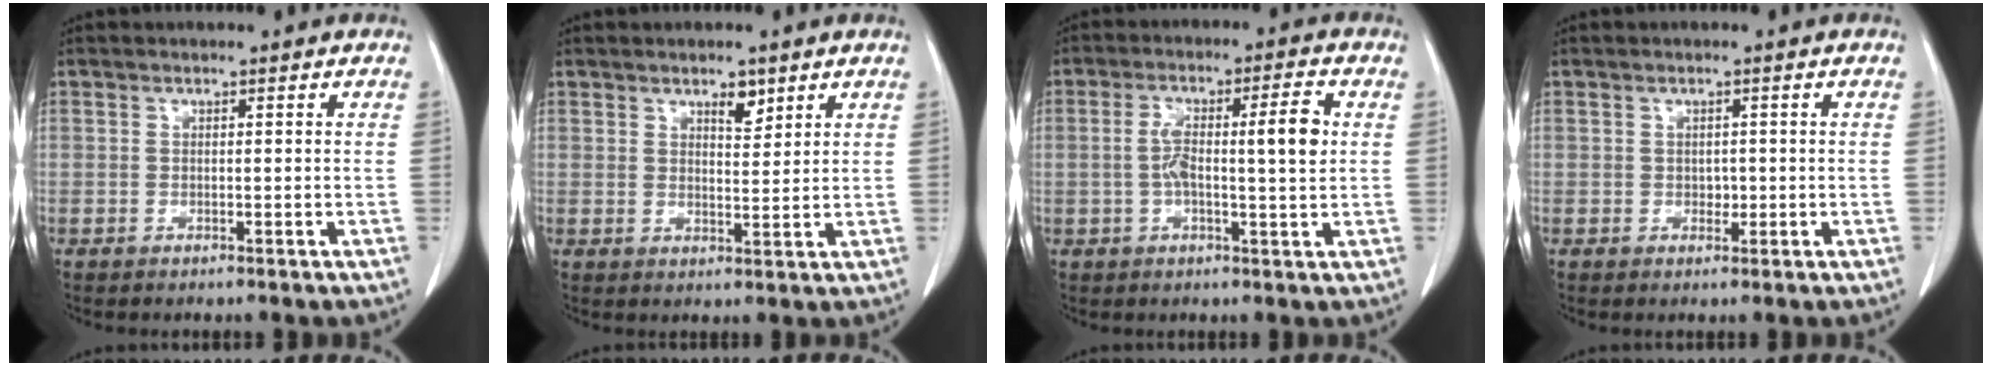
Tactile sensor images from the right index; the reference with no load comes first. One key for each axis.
{"total": 2.9, "fx": 2.0, "fy": 1.0, "fz": 1.8, "tx": -0.031, "ty": -0.004, "tz": 0.035}
{"total": 8.2, "fx": 0.5, "fy": 1.2, "fz": 8.1, "tx": -0.149, "ty": 0.021, "tz": 0.008}
{"total": 1.1, "fx": -0.2, "fy": 0.9, "fz": 0.7, "tx": -0.012, "ty": 0.002, "tz": 0.001}